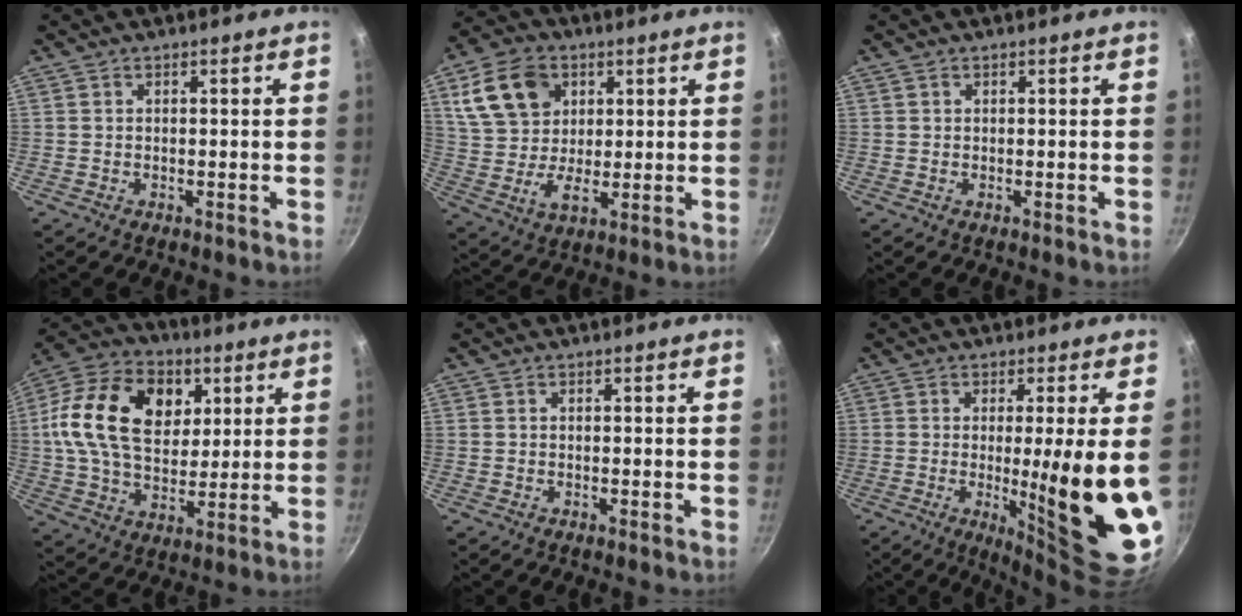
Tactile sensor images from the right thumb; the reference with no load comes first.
{"total": 14.9, "force": [5.5, 10.9, 8.5], "torque": [-0.137, 0.000, 0.102]}
{"total": 0.0}
{"total": 22.2, "force": [5.4, 15.3, 15.0], "torque": [-0.247, 0.009, 0.082]}
{"total": 0.0}
{"total": 17.4, "force": [-1.3, 1.9, 17.2], "torque": [-0.242, -0.030, -0.006]}